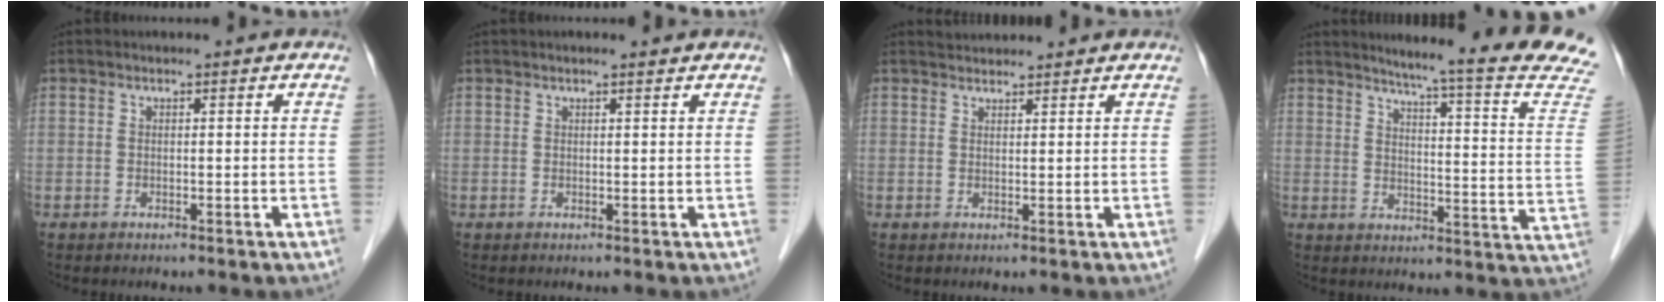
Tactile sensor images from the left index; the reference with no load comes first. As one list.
[{"total": 1.4, "force": [1.2, 0.1, 0.7], "torque": [-0.013, 0.011, 0.020]}, {"total": 2.7, "force": [2.7, 0.5, 0.1], "torque": [-0.007, 0.027, 0.046]}, {"total": 20.2, "force": [17.8, -1.5, 9.3], "torque": [-0.129, -0.087, 0.206]}]